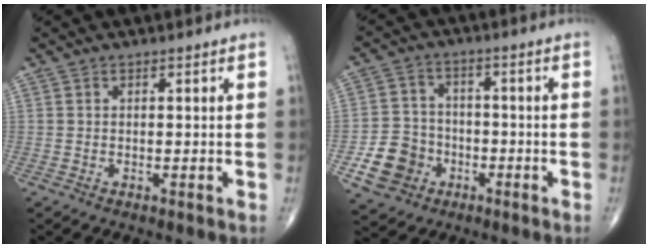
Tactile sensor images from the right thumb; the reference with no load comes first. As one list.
[{"total": 9.4, "force": [-3.7, 8.0, 3.3], "torque": [-0.037, 0.023, -0.064]}]